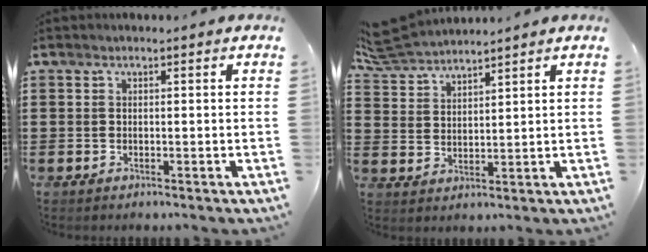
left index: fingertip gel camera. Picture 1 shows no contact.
{"total": 5.3, "force": [5.2, 0.5, 1.1], "torque": [-0.042, -0.016, 0.096]}